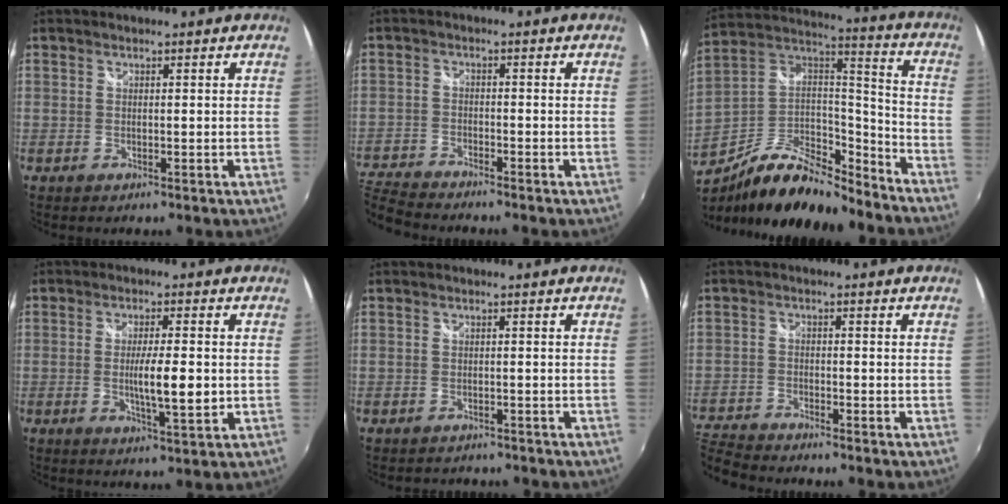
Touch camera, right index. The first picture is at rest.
{"total": 8.6, "force": [-8.0, 1.4, 2.7], "torque": [-0.086, -0.020, -0.155]}
{"total": 21.0, "force": [-15.3, 7.8, 12.0], "torque": [-0.230, 0.014, -0.251]}
{"total": 6.7, "force": [-0.7, 0.9, 6.6], "torque": [-0.113, -0.008, -0.007]}
{"total": 3.5, "force": [-3.2, 1.1, 0.8], "torque": [-0.022, -0.014, -0.042]}
{"total": 8.0, "force": [-7.6, 1.3, 2.1], "torque": [-0.074, -0.019, -0.146]}